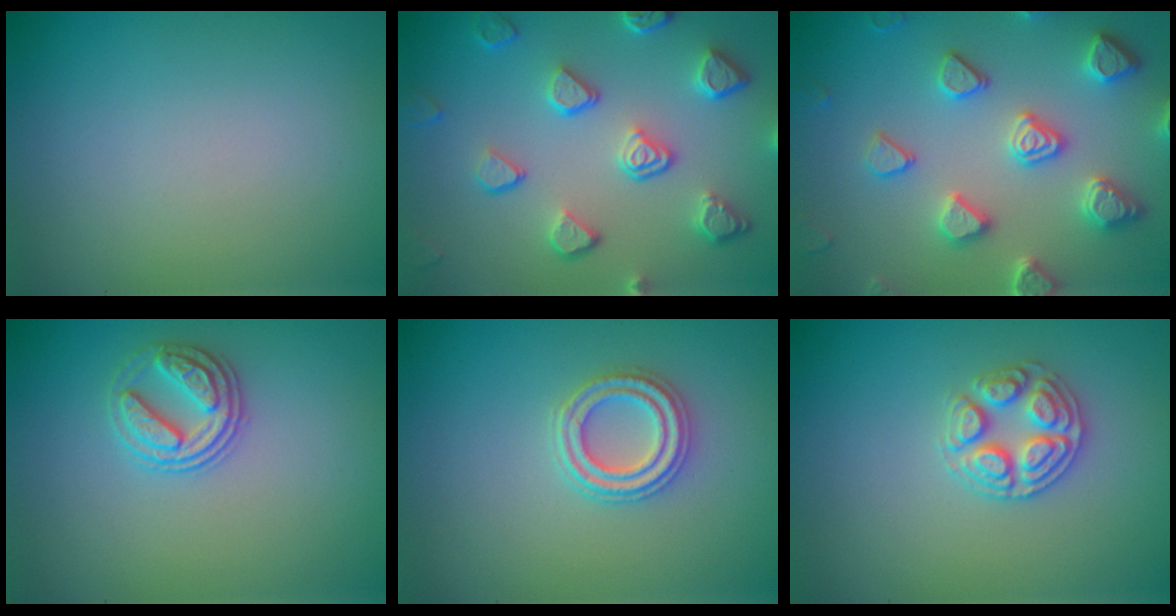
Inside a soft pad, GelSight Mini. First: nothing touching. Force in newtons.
{"total": 5.1, "press": 4.2, "slide": 2.9}
{"total": 5.0, "press": 4.6, "slide": 1.8}
{"total": 2.7, "press": 2.6, "slide": 0.9}
{"total": 2.7, "press": 2.5, "slide": 0.9}
{"total": 2.9, "press": 2.8, "slide": 0.3}